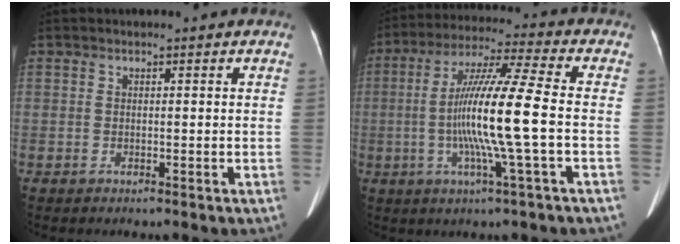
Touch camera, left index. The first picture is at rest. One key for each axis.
{"total": 13.7, "fx": -1.9, "fy": -0.8, "fz": 13.6, "tx": -0.253, "ty": 0.001, "tz": -0.043}